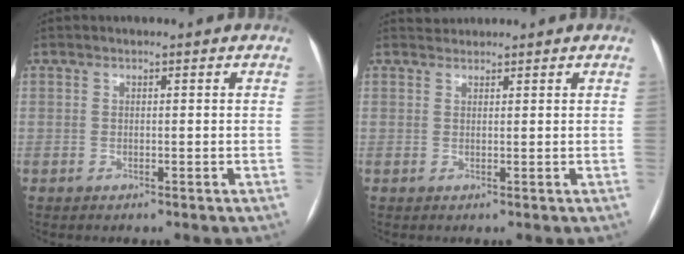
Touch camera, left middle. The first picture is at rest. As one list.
[{"total": 1.1, "force": [1.0, 0.1, -0.5], "torque": [-0.004, 0.006, 0.021]}]